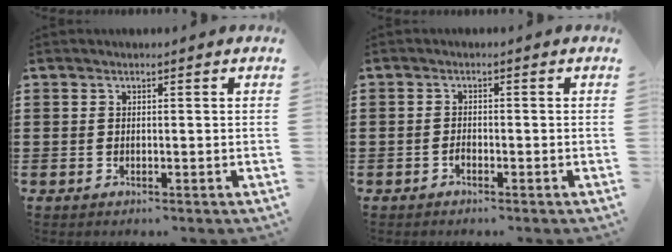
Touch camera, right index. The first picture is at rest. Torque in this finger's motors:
{"motor_torque": [1.02, 1.01, 0.02, -0.01]}